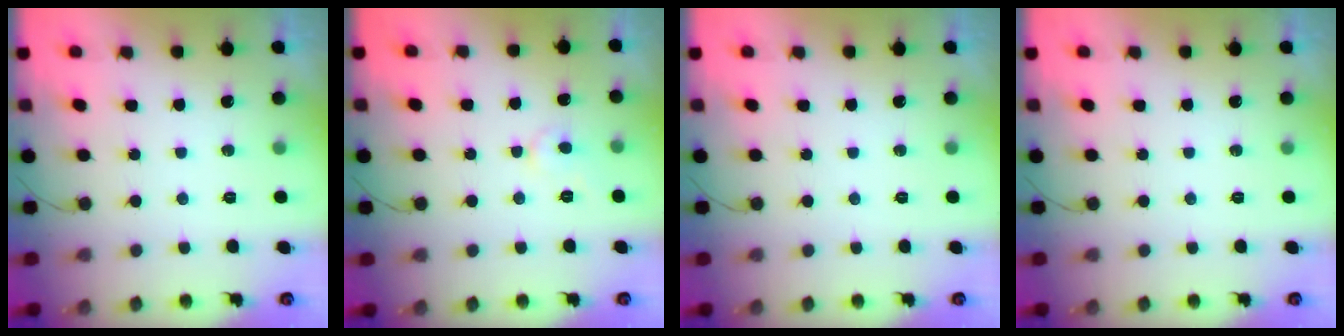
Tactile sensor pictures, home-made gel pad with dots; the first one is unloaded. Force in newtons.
{"total": 3.6, "press": 3.6, "slide": 0.3}
{"total": 0.0}
{"total": 0.0}